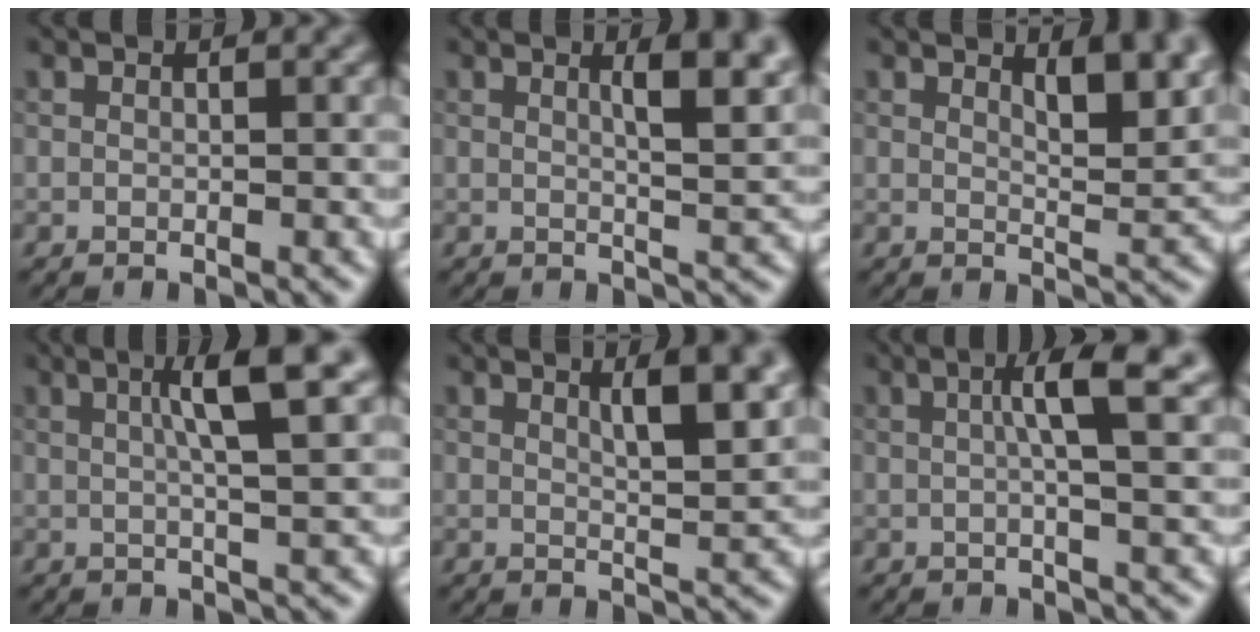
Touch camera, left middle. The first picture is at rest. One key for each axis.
{"total": 5.5, "fx": 2.0, "fy": 1.8, "fz": 4.7, "tx": -0.048, "ty": 0.007, "tz": 0.023}
{"total": 4.7, "fx": 2.7, "fy": 1.5, "fz": 3.5, "tx": -0.048, "ty": -0.004, "tz": 0.040}
{"total": 5.7, "fx": 1.8, "fy": 1.0, "fz": 5.3, "tx": -0.074, "ty": 0.013, "tz": 0.024}
{"total": 5.5, "fx": 2.3, "fy": 1.7, "fz": 4.7, "tx": -0.053, "ty": 0.006, "tz": 0.028}
{"total": 4.8, "fx": 1.1, "fy": 0.8, "fz": 4.6, "tx": -0.073, "ty": 0.008, "tz": 0.015}